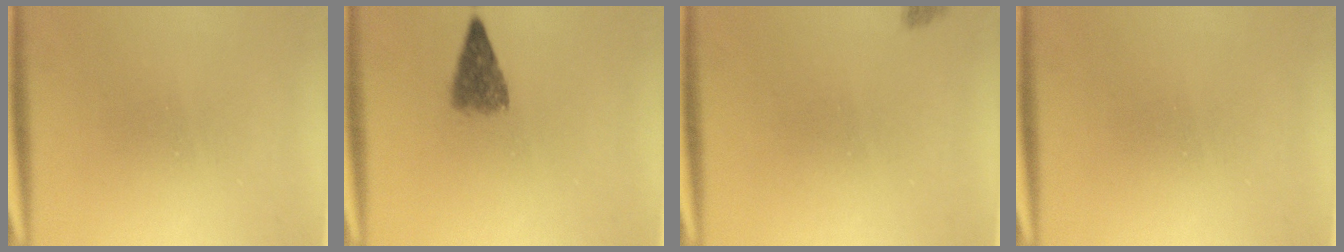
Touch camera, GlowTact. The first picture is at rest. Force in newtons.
{"total": 4.1}
{"total": 1.3}
{"total": 0.0}